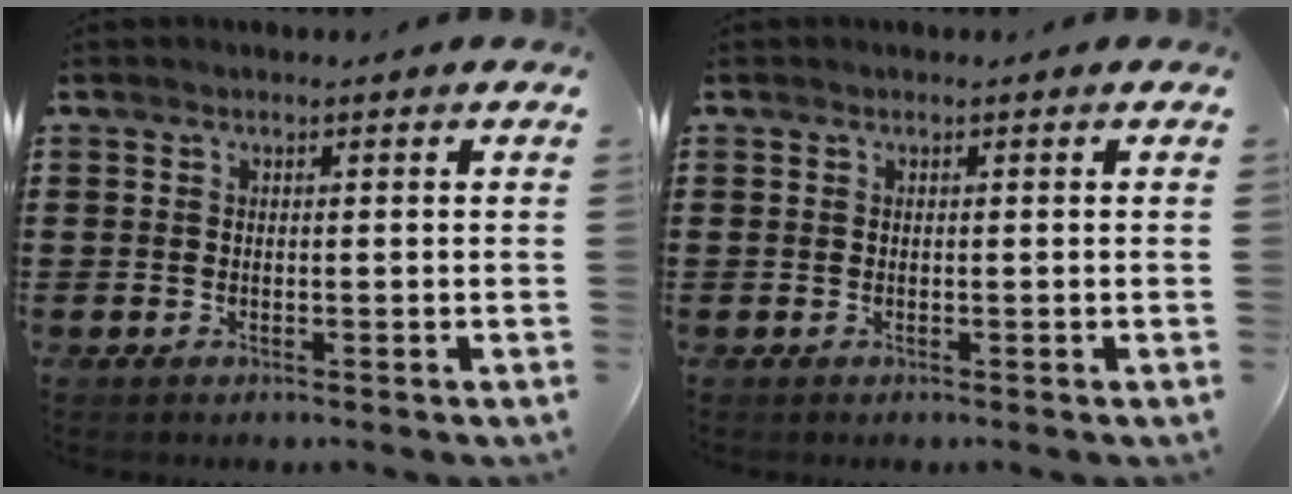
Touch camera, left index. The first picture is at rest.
{"total": 0.0}